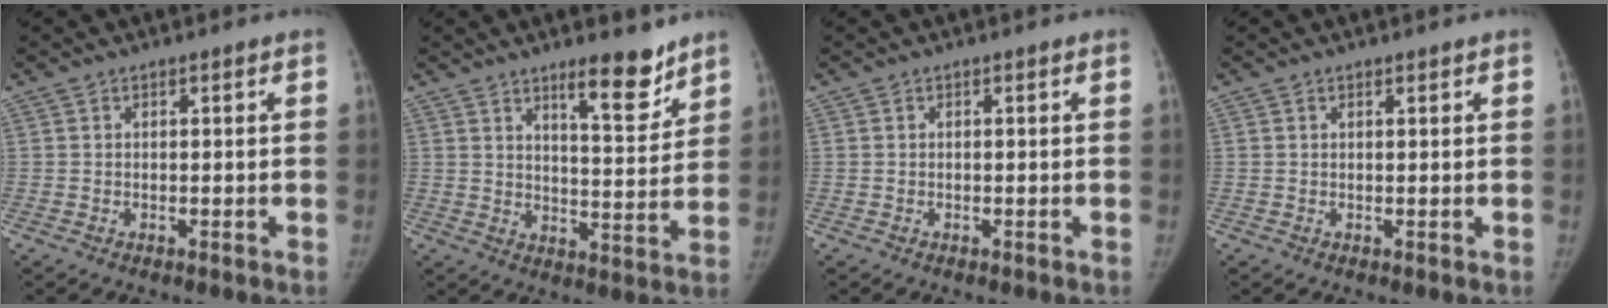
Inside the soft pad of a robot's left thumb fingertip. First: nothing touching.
{"total": 9.7, "force": [7.1, 2.6, 6.1], "torque": [-0.067, -0.058, 0.113]}
{"total": 0.0}
{"total": 0.5, "force": [0.5, 0.2, 0.2], "torque": [-0.006, -0.003, 0.008]}